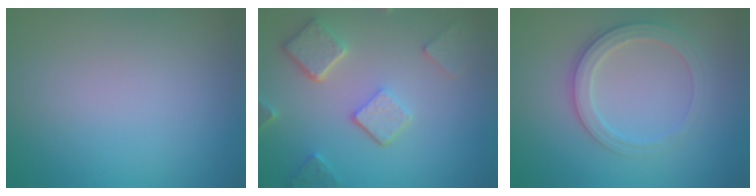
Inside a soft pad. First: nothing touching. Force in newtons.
{"total": 5.1, "press": 3.9, "slide": 3.2}
{"total": 2.8, "press": 2.7, "slide": 0.7}